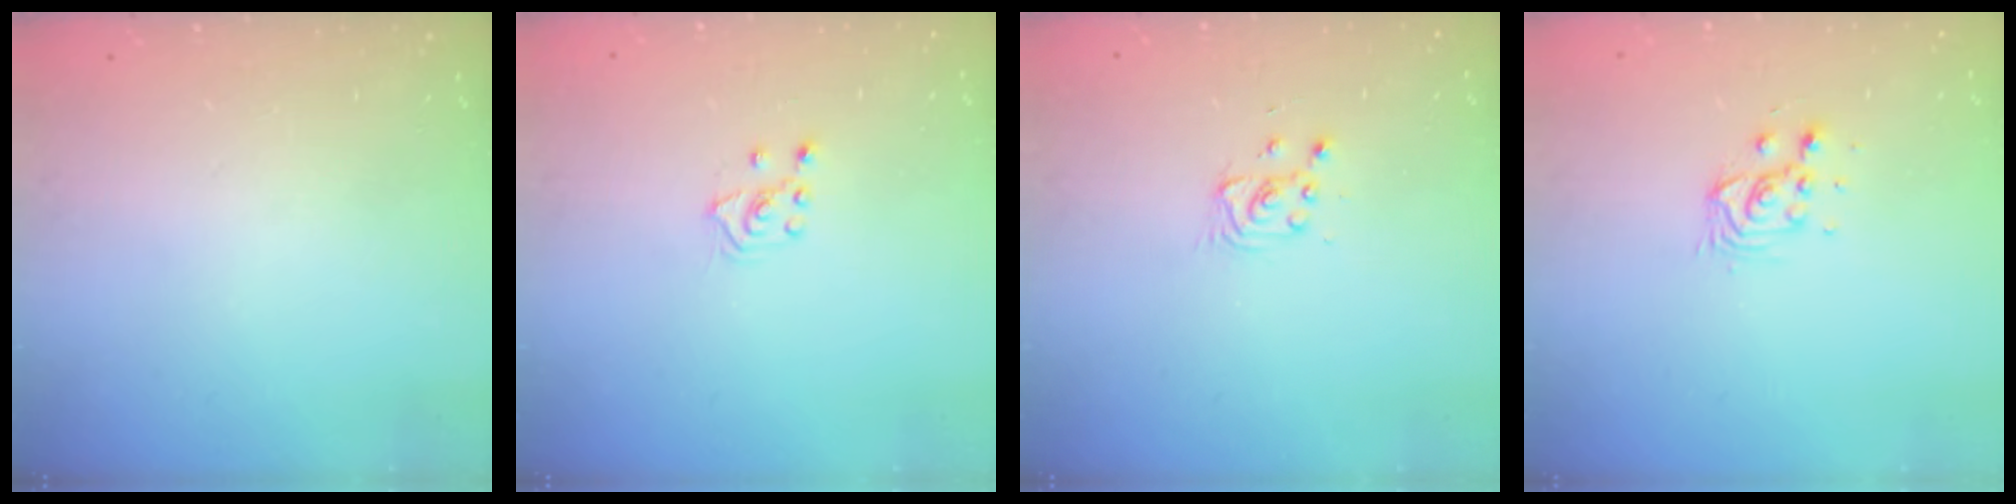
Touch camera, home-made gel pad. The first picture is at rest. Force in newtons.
{"total": 3.0, "press": 2.9, "slide": 0.7}
{"total": 2.8, "press": 2.8, "slide": 0.4}
{"total": 4.8, "press": 4.8, "slide": 0.9}